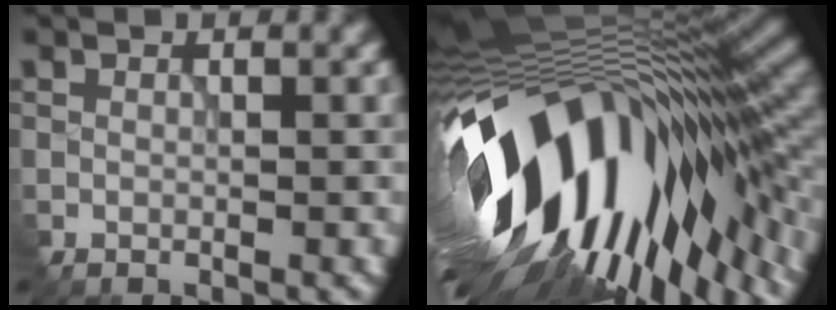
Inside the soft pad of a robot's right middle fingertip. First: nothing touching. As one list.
[{"total": 18.0, "force": [-5.5, 8.2, 15.1], "torque": [-0.272, -0.014, -0.096]}]